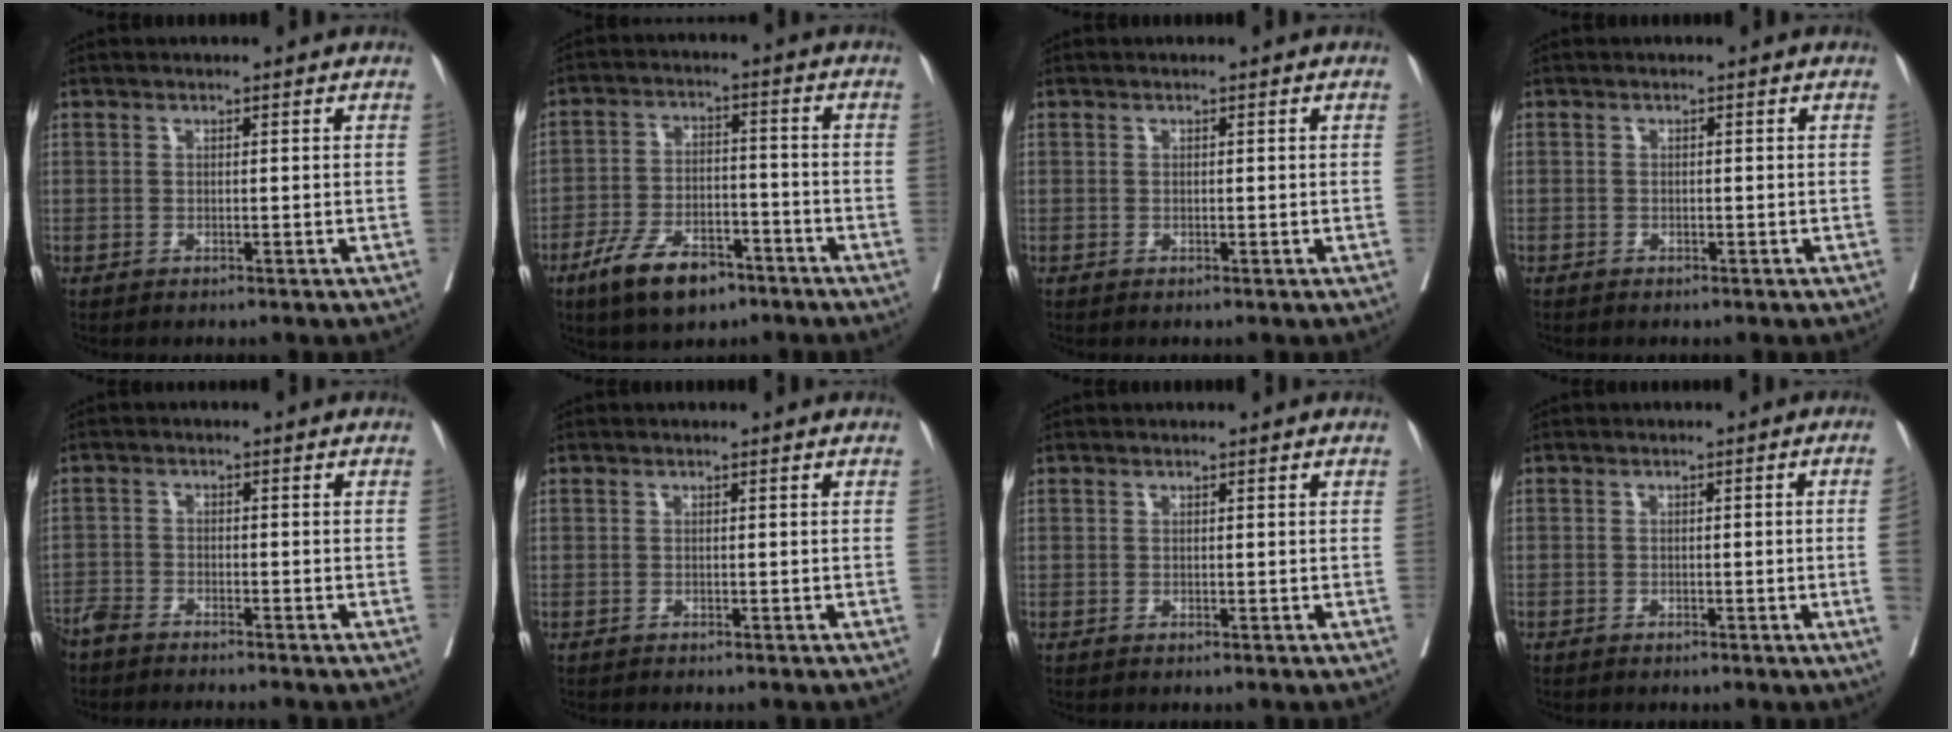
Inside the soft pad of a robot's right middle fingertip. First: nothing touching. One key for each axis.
{"total": 9.9, "fx": -6.5, "fy": 4.3, "fz": 6.1, "tx": -0.114, "ty": 0.000, "tz": -0.113}
{"total": 0.0}
{"total": 0.6, "fx": -0.3, "fy": 0.5, "fz": 0.0, "tx": -0.003, "ty": 0.006, "tz": -0.007}
{"total": 6.0, "fx": -5.5, "fy": 0.6, "fz": 2.3, "tx": -0.029, "ty": -0.011, "tz": -0.095}
{"total": 0.0}
{"total": 0.0}
{"total": 3.1, "fx": -0.7, "fy": -0.6, "fz": 2.9, "tx": -0.037, "ty": 0.003, "tz": -0.011}